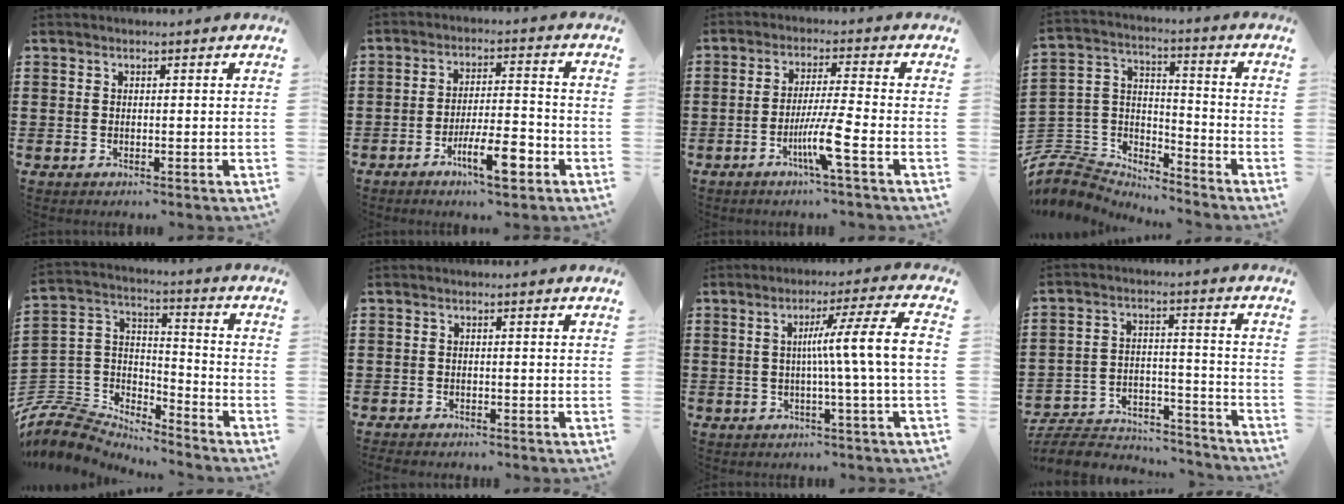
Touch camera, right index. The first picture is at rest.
{"total": 8.9, "force": [-4.5, 2.5, 7.3], "torque": [-0.132, 0.004, -0.080]}
{"total": 6.9, "force": [-3.2, -0.4, 6.1], "torque": [-0.121, -0.017, -0.061]}
{"total": 5.9, "force": [-5.2, 2.8, 0.6], "torque": [-0.047, -0.007, -0.111]}
{"total": 6.5, "force": [-5.8, 2.9, 0.8], "torque": [-0.056, -0.014, -0.122]}
{"total": 1.1, "force": [-1.1, 0.2, 0.0], "torque": [-0.003, 0.002, -0.023]}
{"total": 9.1, "force": [0.2, -0.9, 9.1], "torque": [-0.158, -0.007, -0.009]}
{"total": 7.2, "force": [-6.8, 1.6, 1.8], "torque": [-0.035, 0.017, -0.133]}